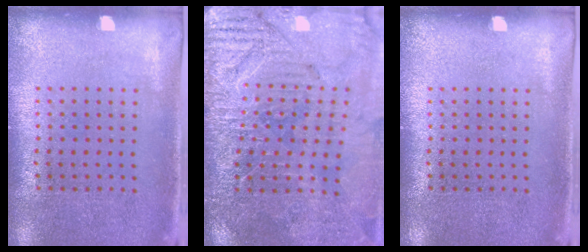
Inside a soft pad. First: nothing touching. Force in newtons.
{"total": 3.6, "press": 3.6, "slide": 0.5}
{"total": 0.0}